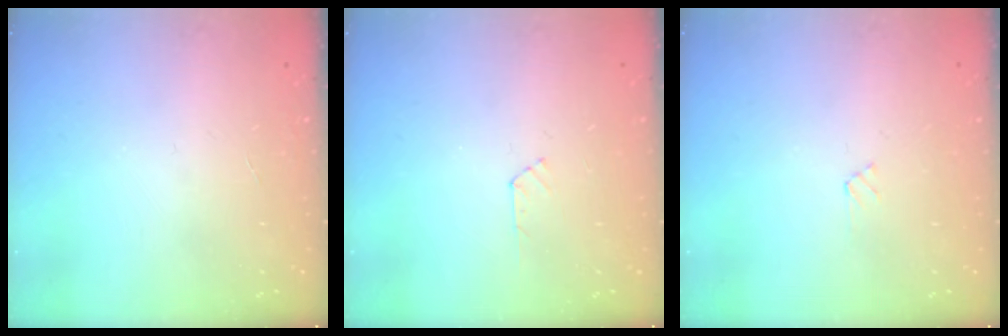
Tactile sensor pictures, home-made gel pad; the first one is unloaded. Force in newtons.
{"total": 2.8, "press": 2.7, "slide": 0.5}
{"total": 2.7, "press": 2.7, "slide": 0.3}